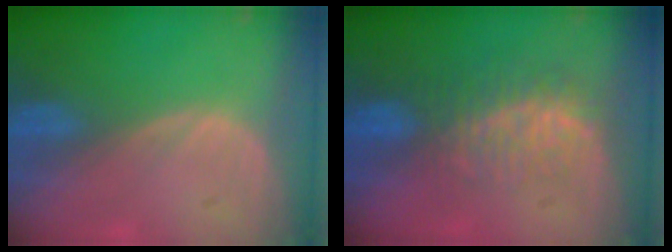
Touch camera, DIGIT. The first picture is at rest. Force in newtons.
{"total": 8.1, "press": 7.5, "slide": 3.0}